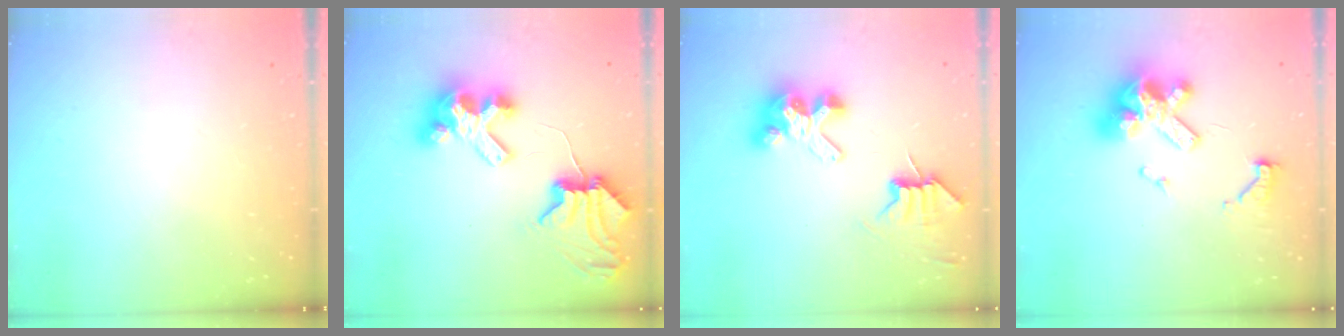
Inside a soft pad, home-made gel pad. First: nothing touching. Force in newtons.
{"total": 8.3, "press": 8.2, "slide": 1.1}
{"total": 7.1, "press": 7.1, "slide": 0.7}
{"total": 14.9, "press": 14.8, "slide": 1.6}